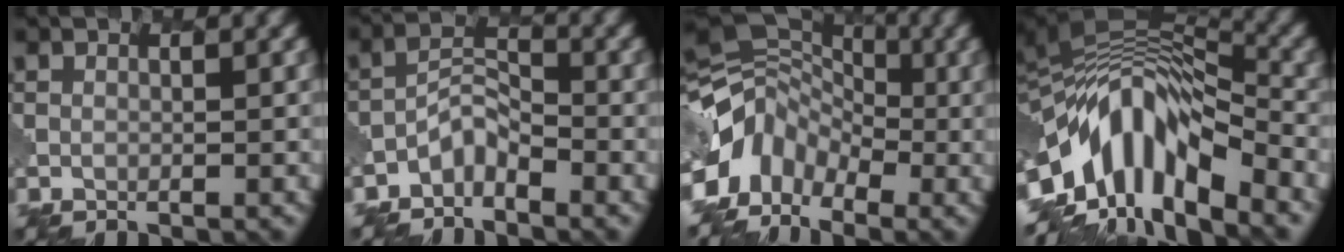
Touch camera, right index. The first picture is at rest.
{"total": 2.3, "force": [-1.9, 0.9, 1.0], "torque": [-0.019, 0.010, -0.041]}
{"total": 7.8, "force": [-3.4, 5.9, 3.9], "torque": [-0.074, -0.005, -0.082]}
{"total": 12.2, "force": [-4.7, 6.1, 9.5], "torque": [-0.164, 0.017, -0.087]}